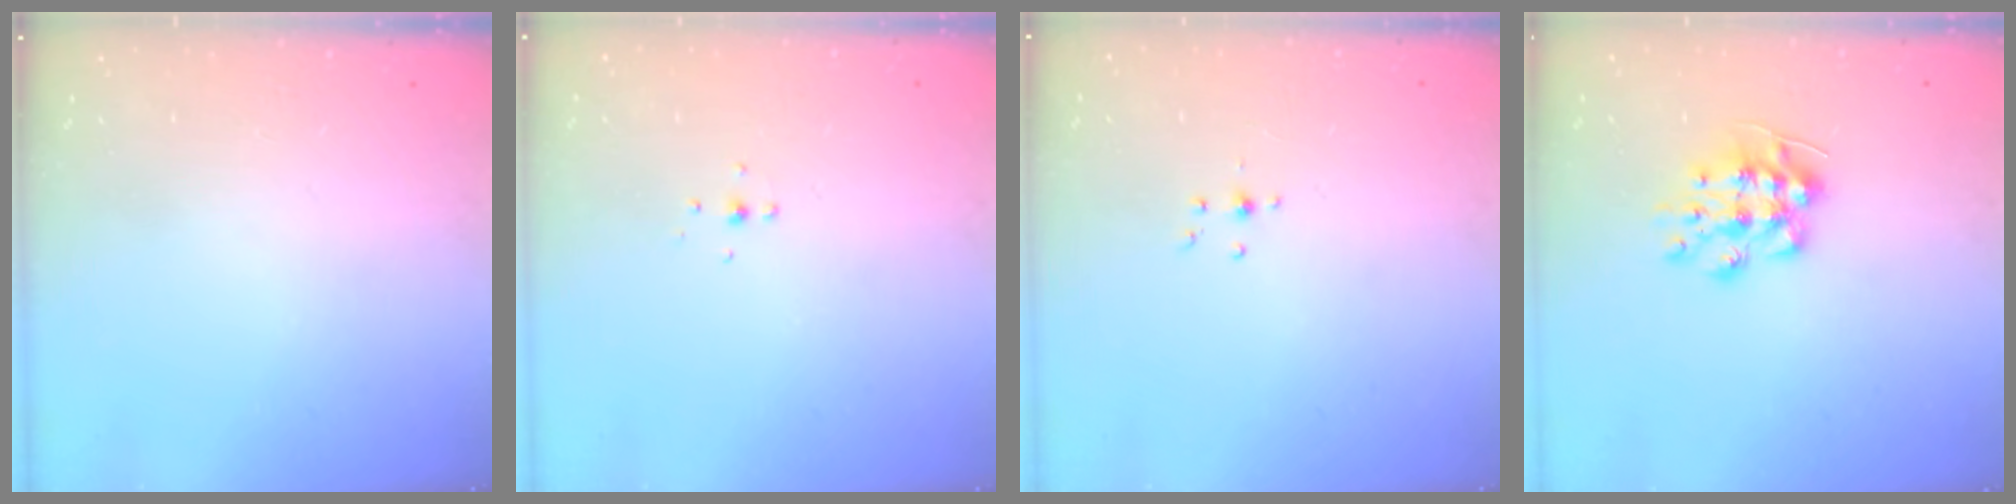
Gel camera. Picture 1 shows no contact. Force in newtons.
{"total": 4.2, "press": 4.2, "slide": 0.7}
{"total": 3.0, "press": 3.0, "slide": 0.6}
{"total": 8.9, "press": 8.8, "slide": 0.8}